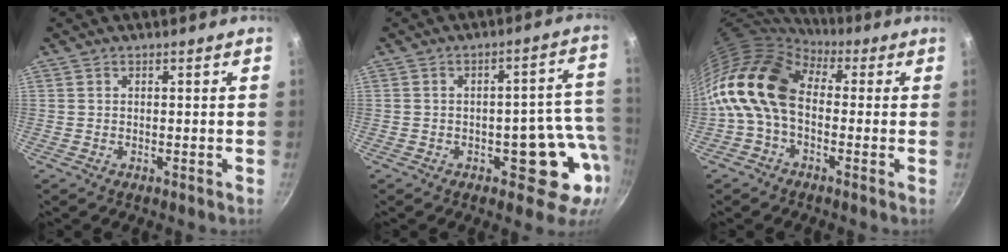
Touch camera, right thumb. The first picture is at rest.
{"total": 11.7, "force": [-3.6, 6.4, 9.1], "torque": [-0.043, 0.036, -0.038]}
{"total": 14.3, "force": [0.0, 9.7, 10.5], "torque": [-0.185, 0.030, -0.021]}